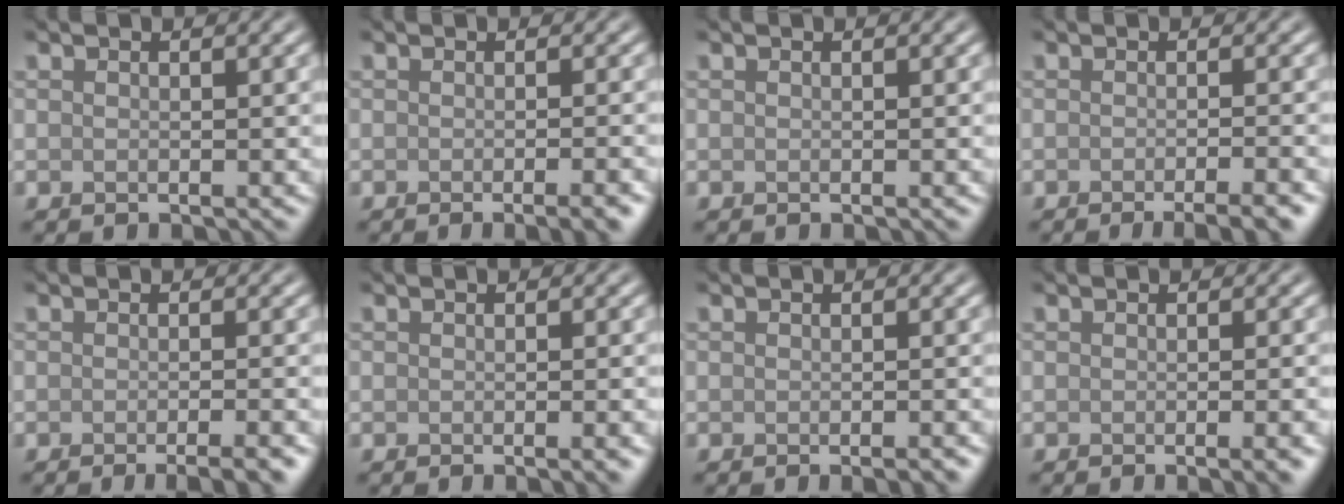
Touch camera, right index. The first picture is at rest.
{"total": 3.4, "force": [-1.5, 1.0, 2.8], "torque": [-0.012, 0.002, -0.017]}
{"total": 0.0}
{"total": 4.4, "force": [-2.6, 1.1, 3.4], "torque": [-0.023, 0.006, -0.033]}
{"total": 3.9, "force": [-2.0, 1.1, 3.1], "torque": [-0.017, 0.004, -0.025]}
{"total": 2.2, "force": [-0.6, 0.6, 2.0], "torque": [-0.011, -0.001, -0.007]}
{"total": 1.4, "force": [-0.8, 0.3, 1.2], "torque": [-0.007, -0.001, -0.011]}
{"total": 3.2, "force": [-0.9, 1.1, 2.9], "torque": [-0.016, -0.001, -0.012]}